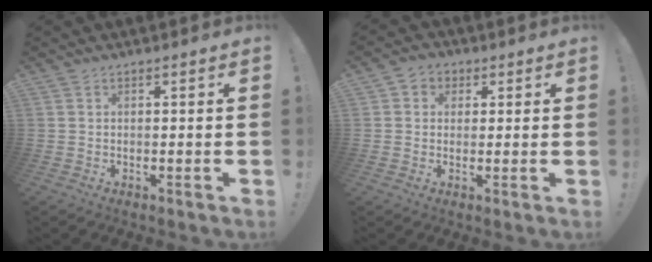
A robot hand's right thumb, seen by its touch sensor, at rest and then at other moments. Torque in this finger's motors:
{"motor_torque": [-0.12, 0.07, 0.22, 0.29, 0.00]}